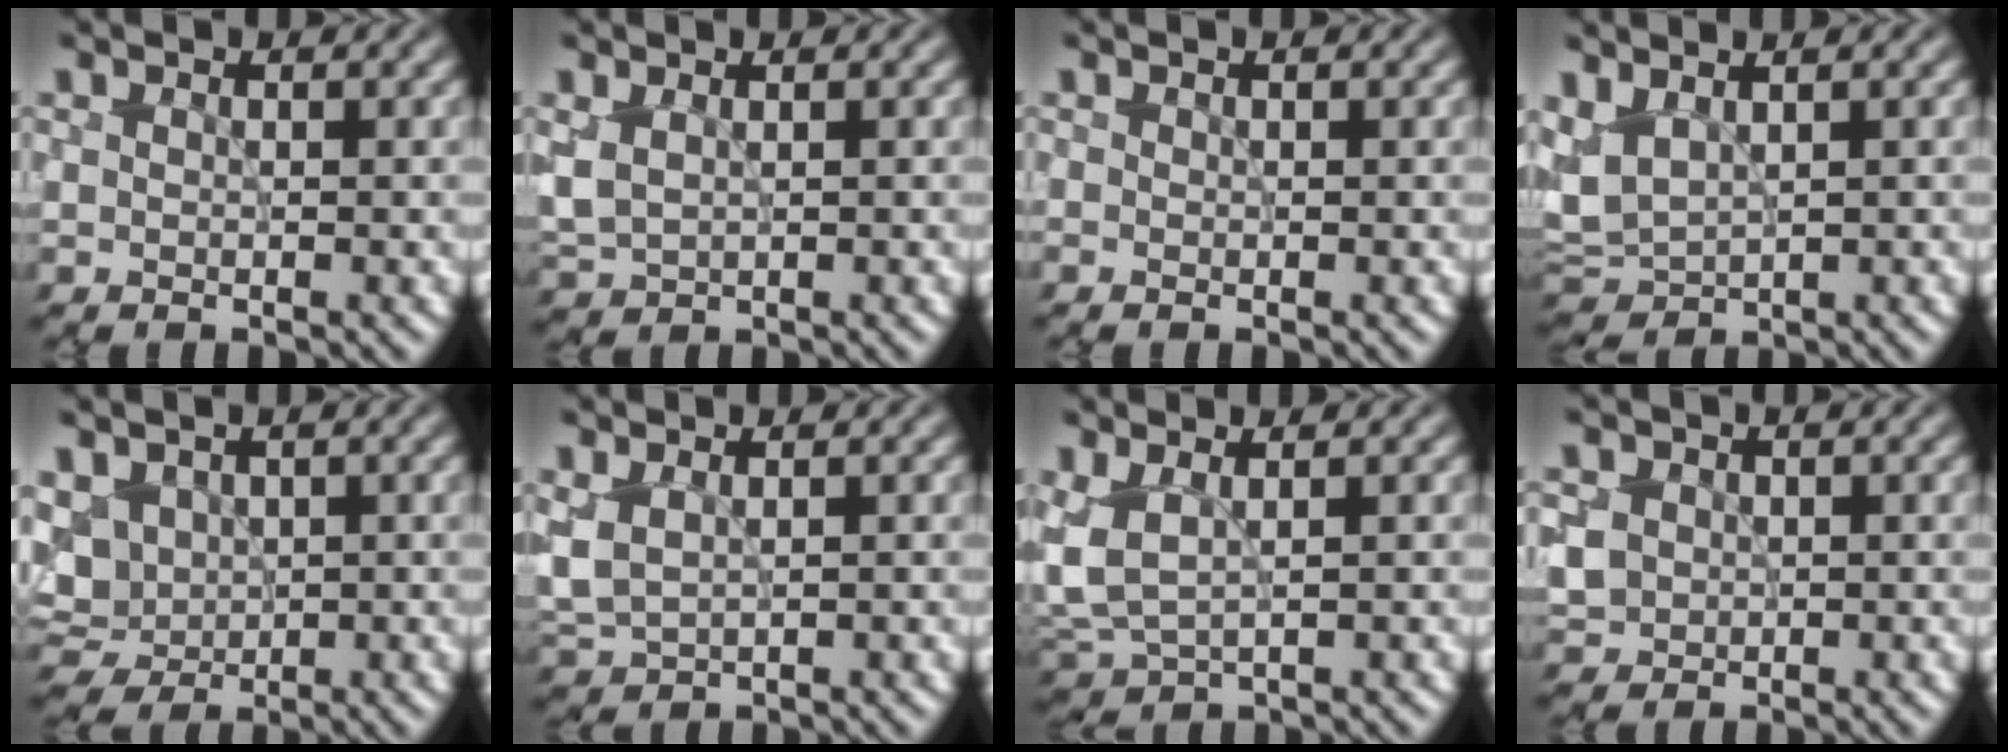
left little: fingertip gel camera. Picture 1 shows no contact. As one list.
[{"total": 2.1, "force": [0.7, 1.3, 1.5], "torque": [-0.042, -0.002, 0.018]}, {"total": 0.0}, {"total": 3.3, "force": [1.1, 1.9, 2.5], "torque": [-0.066, 0.003, 0.027]}, {"total": 5.0, "force": [1.3, 3.9, 2.8], "torque": [-0.075, -0.002, 0.032]}, {"total": 2.4, "force": [0.8, 1.4, 1.8], "torque": [-0.051, -0.003, 0.020]}, {"total": 3.3, "force": [1.0, 1.6, 2.7], "torque": [-0.071, -0.006, 0.020]}, {"total": 2.8, "force": [0.3, 2.5, 1.2], "torque": [-0.034, 0.000, 0.010]}]